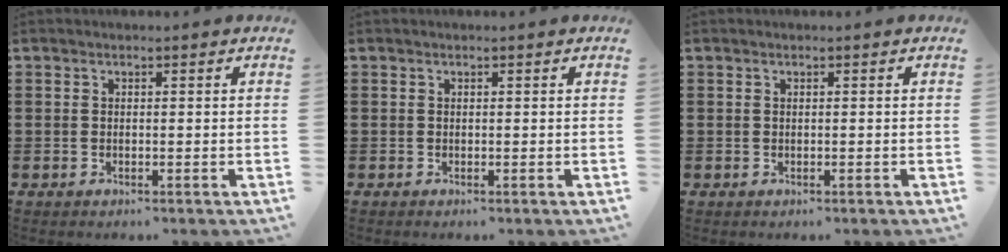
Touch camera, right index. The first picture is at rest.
{"total": 0.0}
{"total": 0.0}